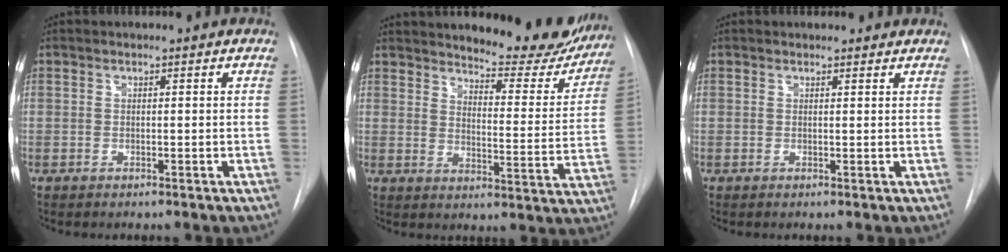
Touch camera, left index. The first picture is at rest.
{"total": 17.3, "force": [15.7, 4.1, 6.2], "torque": [-0.067, -0.053, 0.189]}
{"total": 2.0, "force": [1.8, 0.9, 0.2], "torque": [0.000, 0.003, 0.012]}